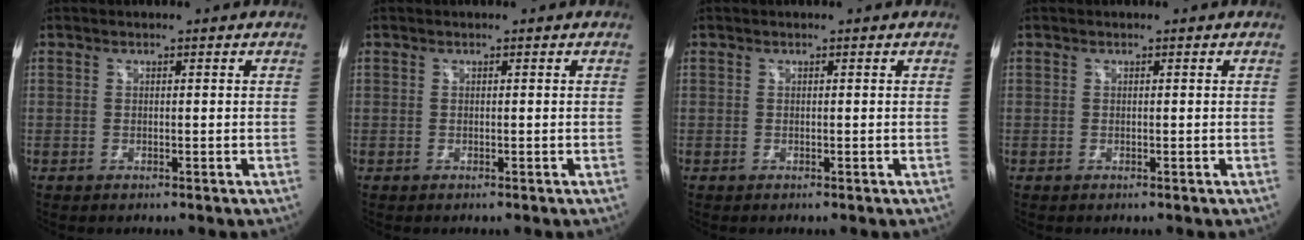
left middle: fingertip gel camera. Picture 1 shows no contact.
{"total": 0.0}
{"total": 0.0}
{"total": 0.0}